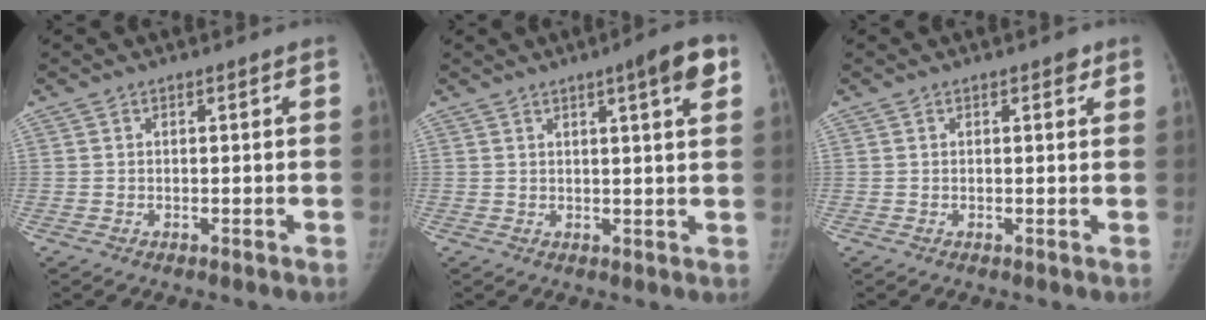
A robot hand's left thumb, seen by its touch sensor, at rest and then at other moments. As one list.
[{"total": 6.6, "force": [3.0, 0.8, 5.8], "torque": [-0.073, -0.007, 0.038]}, {"total": 1.3, "force": [0.7, 0.7, 0.8], "torque": [-0.001, -0.001, 0.006]}]